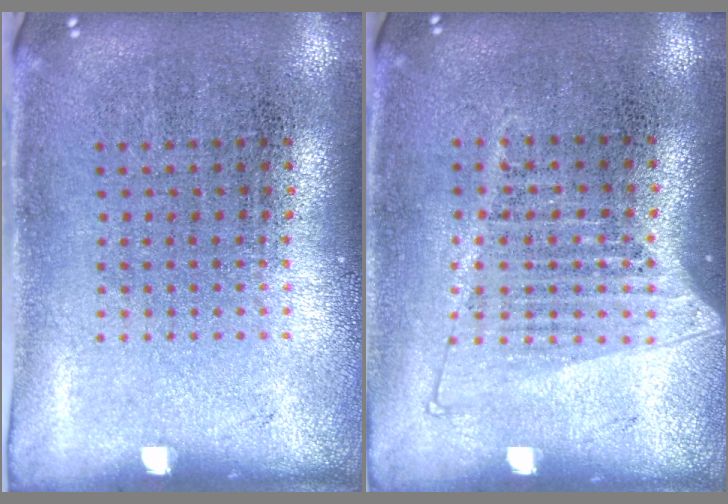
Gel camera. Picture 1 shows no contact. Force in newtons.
{"total": 1.3, "press": 1.1, "slide": 0.5}